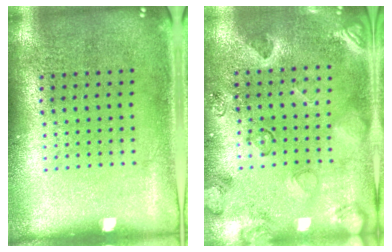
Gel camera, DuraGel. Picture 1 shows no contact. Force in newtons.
{"total": 2.2, "press": 1.8, "slide": 1.3}